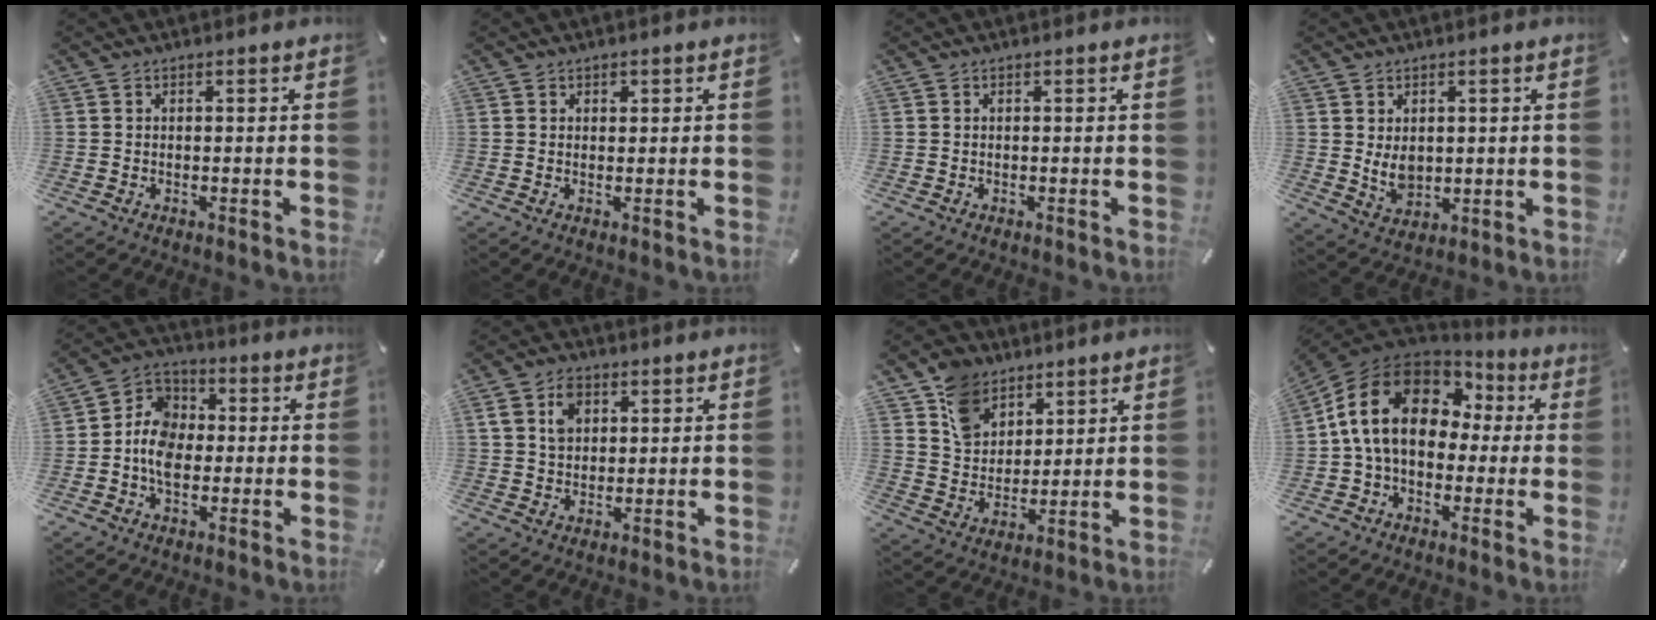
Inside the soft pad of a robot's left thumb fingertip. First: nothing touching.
{"total": 0.8, "force": [0.5, 0.7, 0.2], "torque": [0.005, -0.002, 0.008]}
{"total": 0.0}
{"total": 5.5, "force": [1.1, 4.3, 3.4], "torque": [-0.059, -0.010, 0.018]}
{"total": 8.0, "force": [-2.4, 6.3, 4.3], "torque": [-0.101, 0.015, -0.047]}
{"total": 6.6, "force": [2.3, 5.1, 3.6], "torque": [-0.061, 0.003, 0.041]}
{"total": 10.3, "force": [6.7, 7.3, 2.7], "torque": [-0.063, -0.027, 0.131]}
{"total": 17.2, "force": [2.3, 12.7, 11.3], "torque": [-0.243, 0.012, 0.041]}